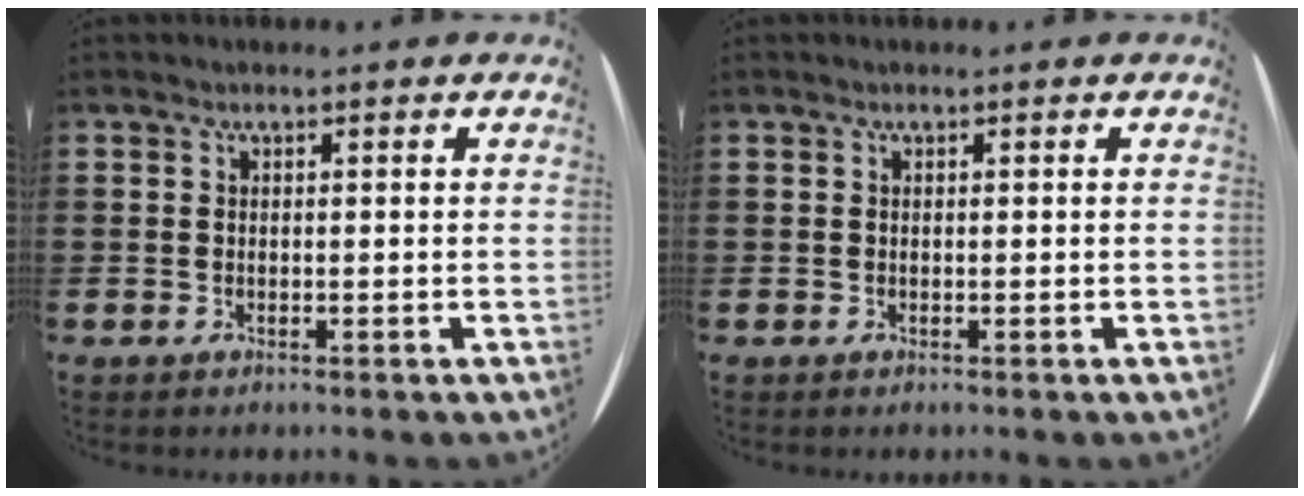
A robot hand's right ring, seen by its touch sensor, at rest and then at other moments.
{"total": 0.0}